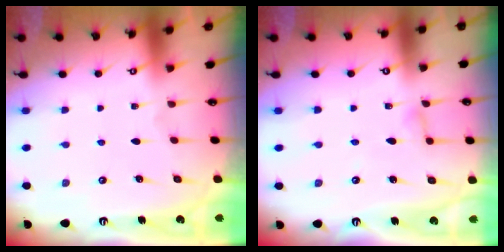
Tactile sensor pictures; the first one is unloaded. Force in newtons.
{"total": 3.0, "press": 3.0, "slide": 0.3}